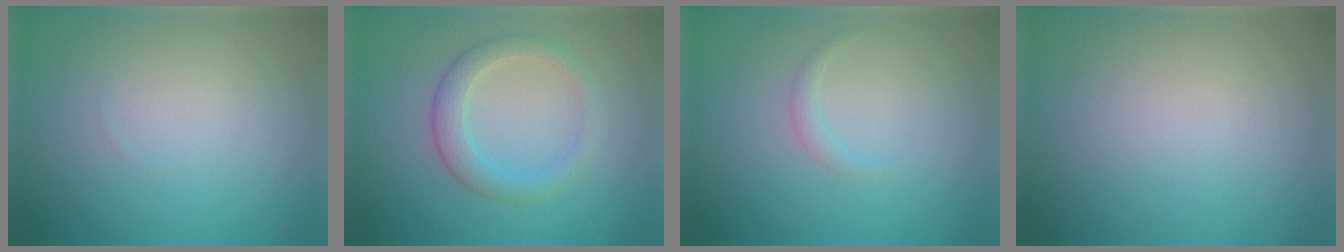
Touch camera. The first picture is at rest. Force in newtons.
{"total": 2.8, "press": 2.8, "slide": 0.2}
{"total": 0.9, "press": 0.9, "slide": 0.0}
{"total": 0.0}